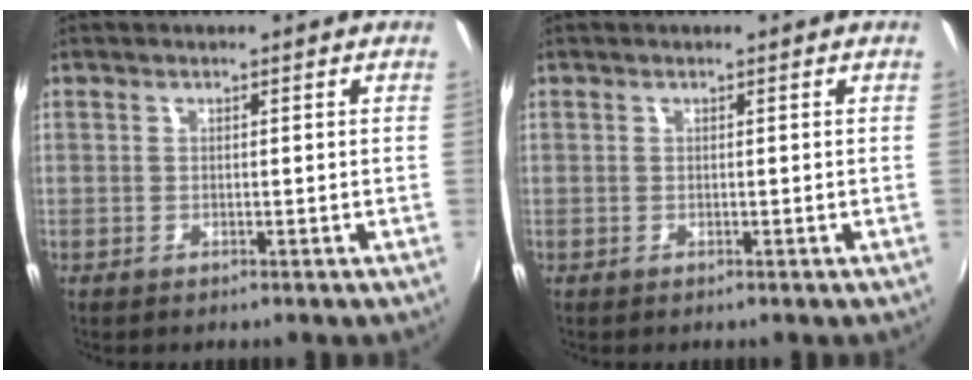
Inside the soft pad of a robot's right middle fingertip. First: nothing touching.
{"total": 0.0}